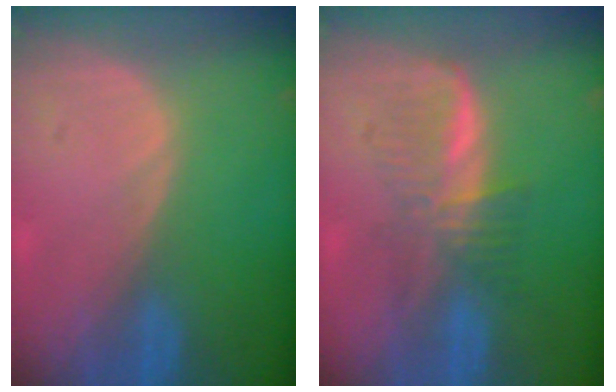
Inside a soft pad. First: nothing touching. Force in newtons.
{"total": 5.2, "press": 5.2, "slide": 0.7}